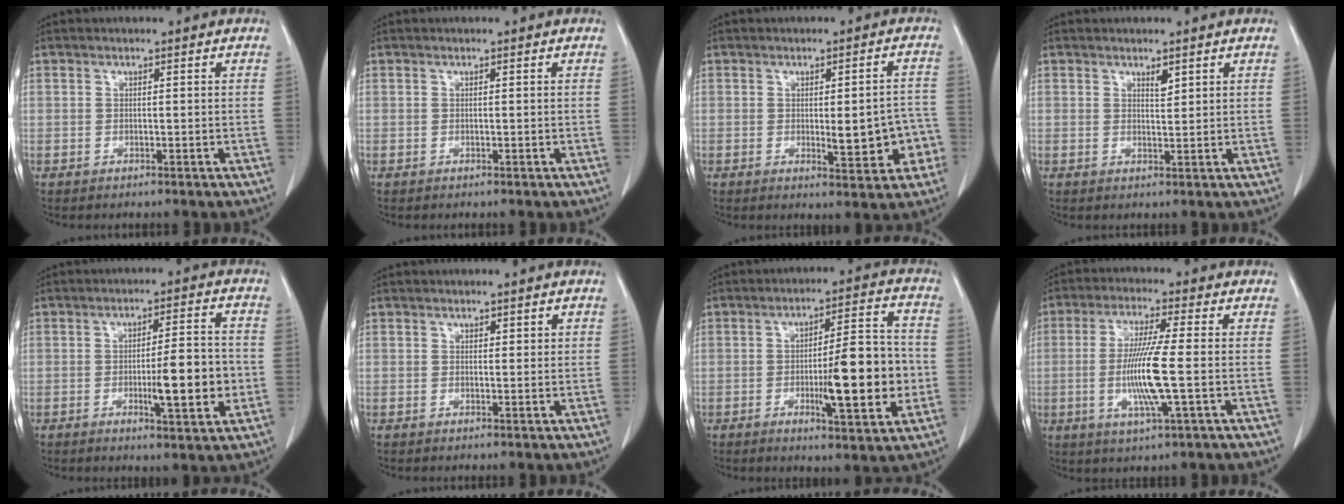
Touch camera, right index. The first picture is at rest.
{"total": 0.0}
{"total": 7.4, "force": [-1.7, 2.4, 6.8], "torque": [-0.080, 0.008, -0.014]}
{"total": 1.5, "force": [1.0, 0.4, 1.0], "torque": [-0.016, -0.005, 0.018]}
{"total": 9.1, "force": [-1.9, 1.4, 8.8], "torque": [-0.129, 0.000, -0.025]}
{"total": 1.2, "force": [0.7, 0.6, 0.7], "torque": [-0.005, -0.001, 0.008]}
{"total": 13.2, "force": [-2.4, 2.4, 12.8], "torque": [-0.189, 0.006, -0.032]}
{"total": 9.8, "force": [-1.3, -0.2, 9.7], "torque": [-0.196, -0.010, -0.029]}